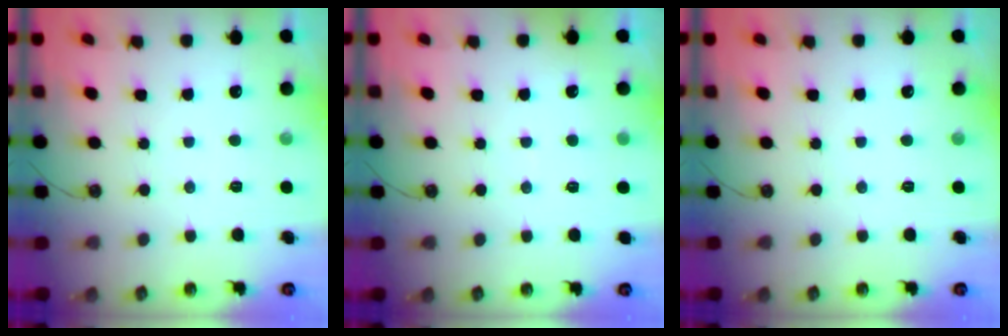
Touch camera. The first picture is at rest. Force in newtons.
{"total": 2.2, "press": 2.1, "slide": 0.8}
{"total": 0.0}